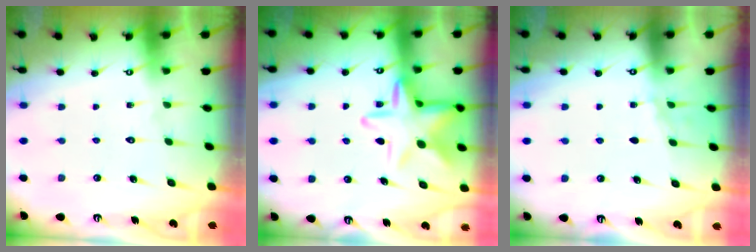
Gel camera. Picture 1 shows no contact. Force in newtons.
{"total": 12.6, "press": 12.5, "slide": 1.0}
{"total": 2.2, "press": 1.9, "slide": 1.1}